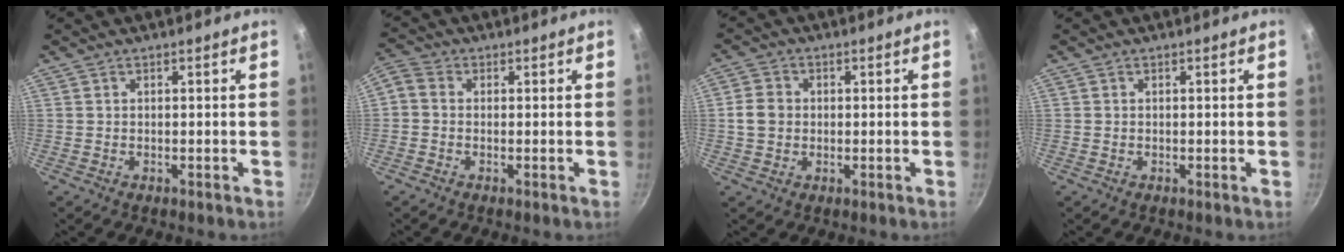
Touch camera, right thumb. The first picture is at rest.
{"total": 4.0, "force": [-0.6, 3.2, 2.3], "torque": [-0.060, 0.019, -0.029]}
{"total": 4.7, "force": [-0.1, 4.1, 2.4], "torque": [-0.032, 0.008, -0.007]}
{"total": 0.0}